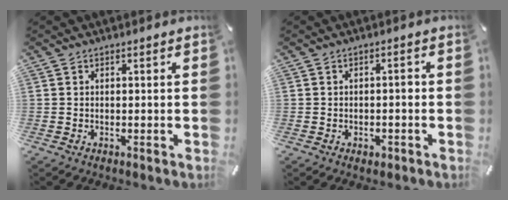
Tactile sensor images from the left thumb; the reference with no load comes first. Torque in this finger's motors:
{"motor_torque": [0.46, 0.82, 0.19, -0.21, 0.00]}